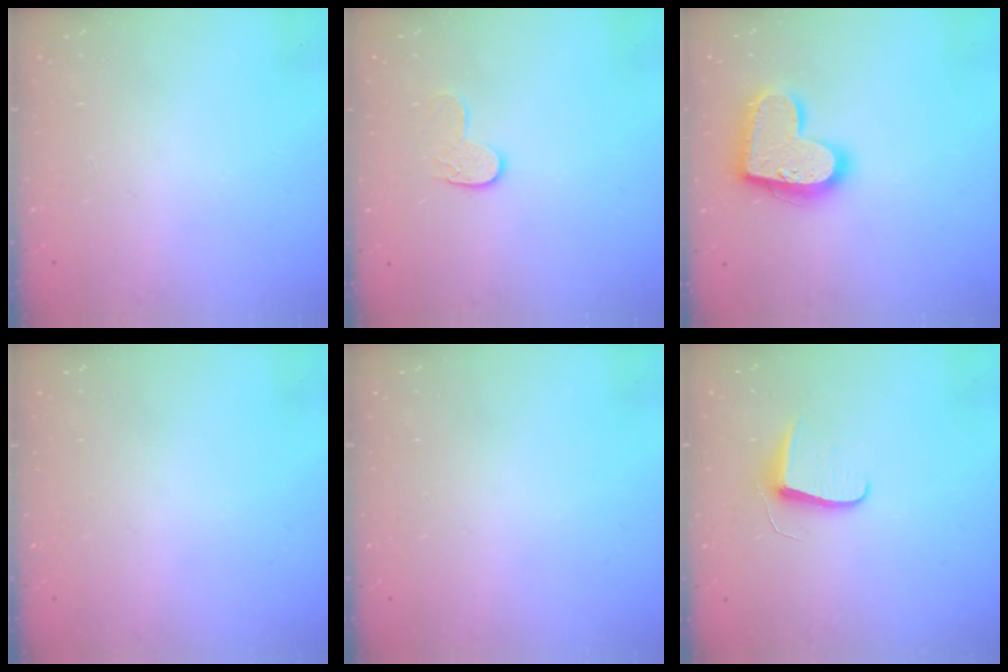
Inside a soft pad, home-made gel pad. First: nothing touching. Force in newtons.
{"total": 7.3, "press": 7.3, "slide": 0.2}
{"total": 17.8, "press": 17.8, "slide": 1.2}
{"total": 0.0}
{"total": 0.0}
{"total": 7.1, "press": 7.1, "slide": 0.7}